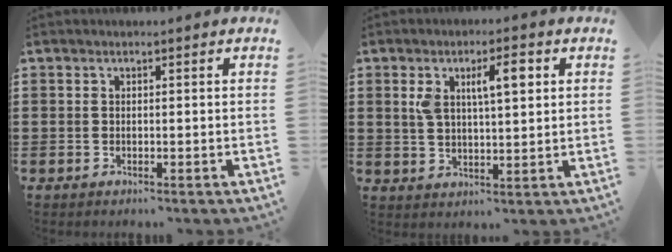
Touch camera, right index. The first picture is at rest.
{"total": 6.3, "force": [2.1, 2.3, 5.4], "torque": [-0.097, 0.004, 0.029]}